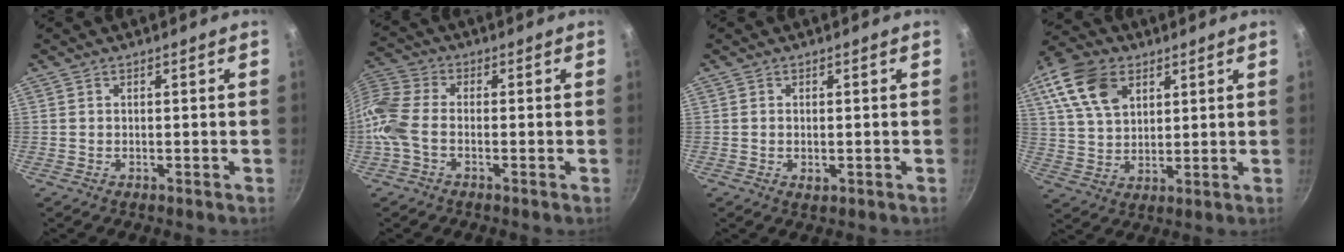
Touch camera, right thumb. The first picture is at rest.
{"total": 9.5, "force": [-2.5, 5.8, 7.0], "torque": [-0.158, 0.026, -0.076]}
{"total": 1.6, "force": [-0.2, 0.9, 1.2], "torque": [-0.020, -0.002, -0.002]}
{"total": 13.0, "force": [5.7, 8.5, 8.0], "torque": [-0.135, -0.007, 0.106]}